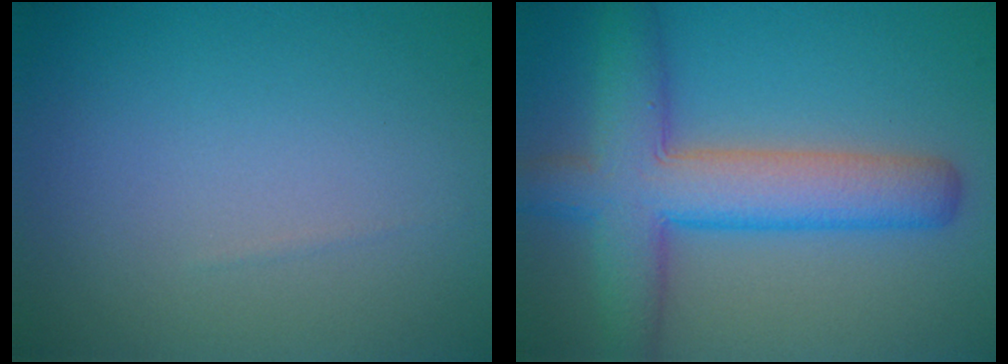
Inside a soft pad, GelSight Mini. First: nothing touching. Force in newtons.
{"total": 7.8, "press": 7.8, "slide": 0.4}